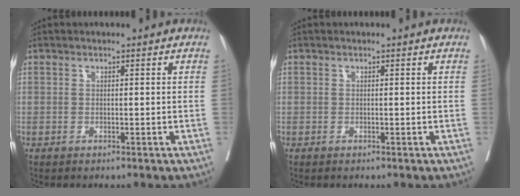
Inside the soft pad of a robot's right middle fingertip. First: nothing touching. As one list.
[{"total": 0.0}]